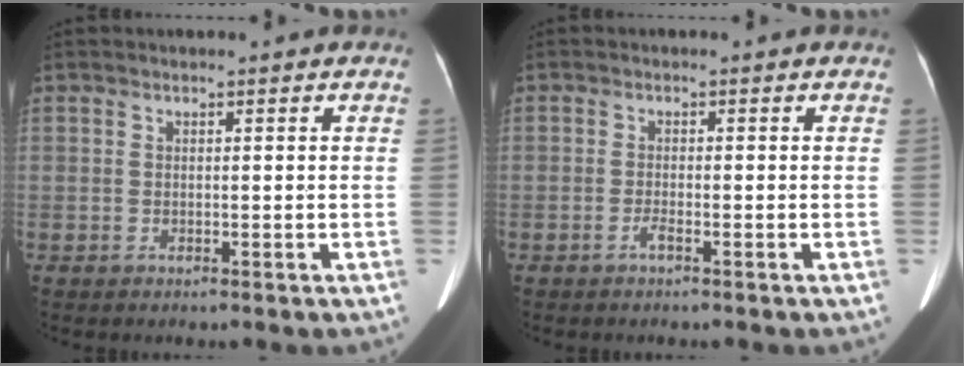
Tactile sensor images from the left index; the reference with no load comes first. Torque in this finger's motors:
{"motor_torque": [0.24, 0.11, -0.05, 0.00]}